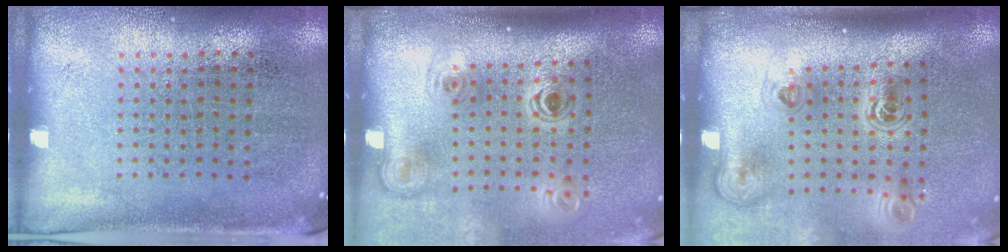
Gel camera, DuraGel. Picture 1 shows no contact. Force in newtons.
{"total": 2.2, "press": 1.5, "slide": 1.6}
{"total": 2.3, "press": 1.5, "slide": 1.8}